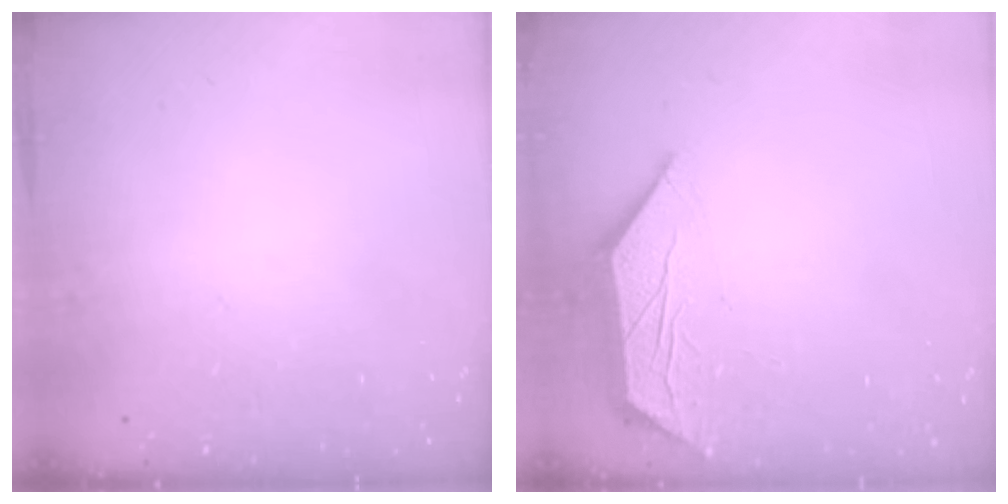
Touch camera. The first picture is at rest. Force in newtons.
{"total": 3.6, "press": 3.5, "slide": 0.5}